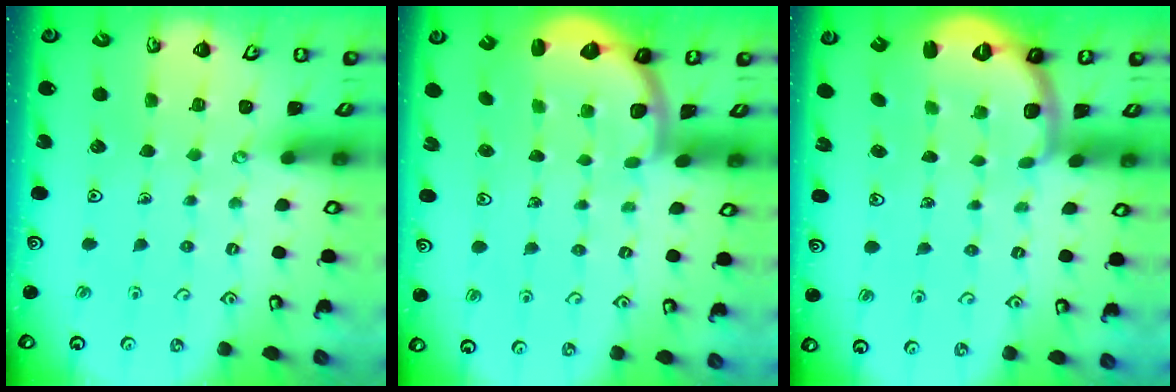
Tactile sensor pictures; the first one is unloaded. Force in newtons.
{"total": 2.1, "press": 1.9, "slide": 1.0}
{"total": 2.7, "press": 1.6, "slide": 2.2}